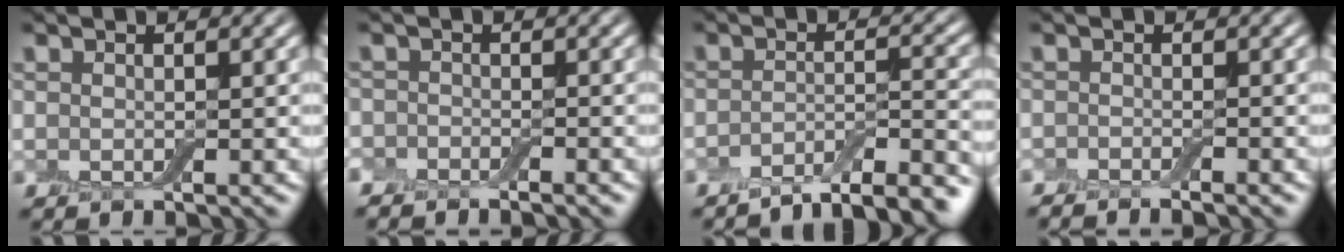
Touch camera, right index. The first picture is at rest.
{"total": 2.0, "force": [-1.8, 0.7, 0.3], "torque": [-0.001, 0.002, -0.037]}
{"total": 7.2, "force": [-5.9, 1.6, 3.9], "torque": [-0.056, 0.001, -0.094]}
{"total": 1.7, "force": [-1.7, 0.0, 0.5], "torque": [-0.010, -0.001, -0.029]}